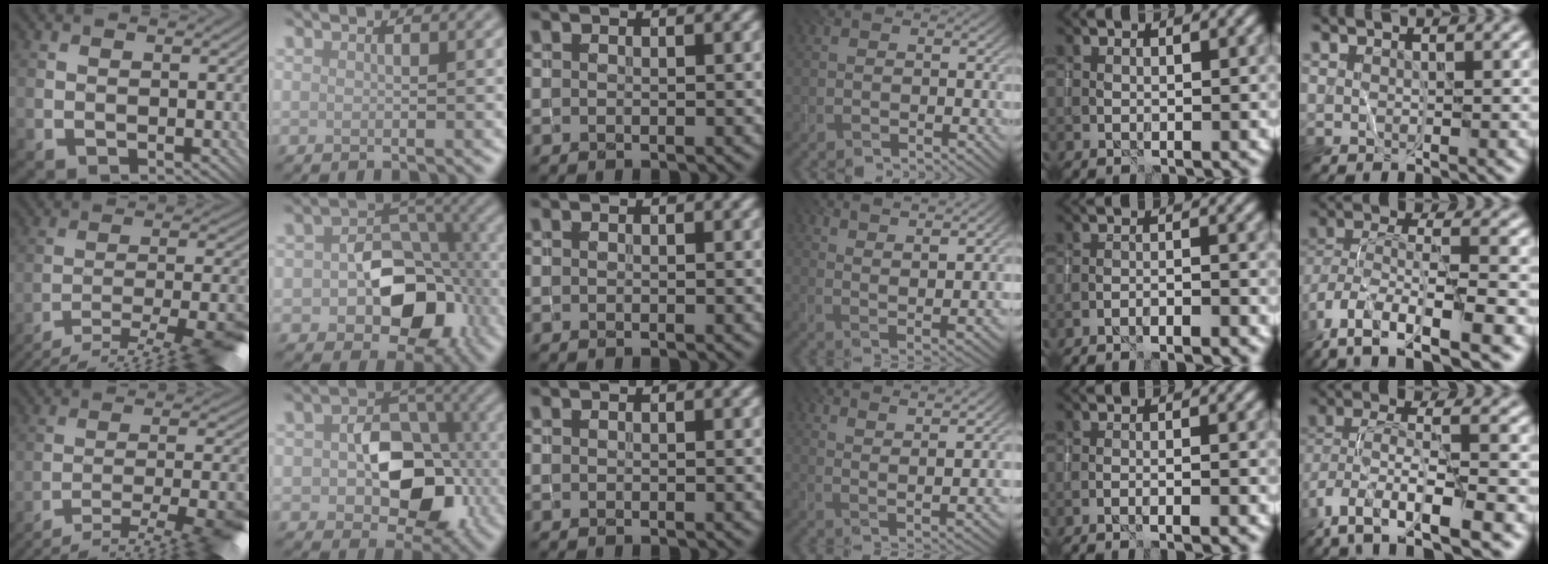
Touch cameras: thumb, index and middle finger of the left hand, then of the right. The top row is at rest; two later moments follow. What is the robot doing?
{"motion": "wrap", "object": "yarn"}